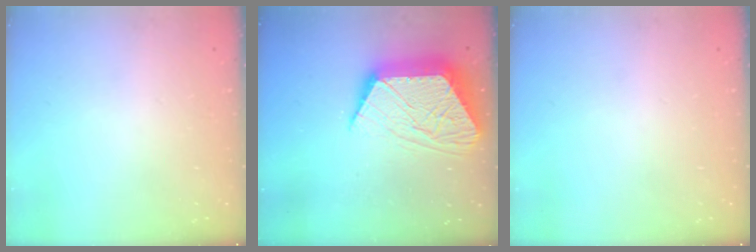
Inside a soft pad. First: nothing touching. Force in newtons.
{"total": 18.1, "press": 18.1, "slide": 1.2}
{"total": 0.0}